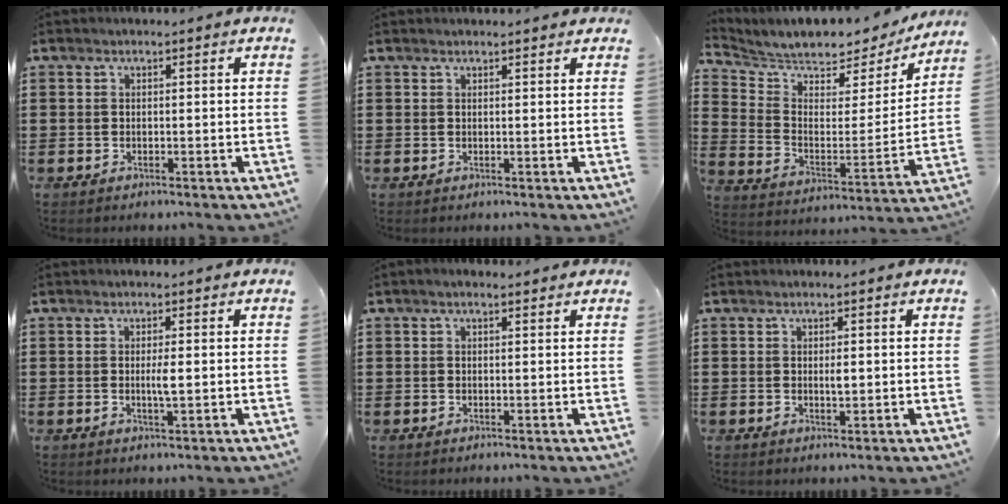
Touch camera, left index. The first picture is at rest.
{"total": 0.9, "force": [0.9, 0.0, 0.3], "torque": [-0.007, -0.001, 0.017]}
{"total": 5.8, "force": [5.6, 1.3, 0.7], "torque": [-0.051, -0.051, 0.094]}
{"total": 2.2, "force": [-0.1, 0.2, 2.2], "torque": [-0.042, -0.004, -0.004]}
{"total": 0.8, "force": [0.4, 0.3, 0.5], "torque": [-0.011, 0.004, 0.007]}
{"total": 1.4, "force": [0.1, 0.4, 1.3], "torque": [-0.026, 0.001, 0.001]}